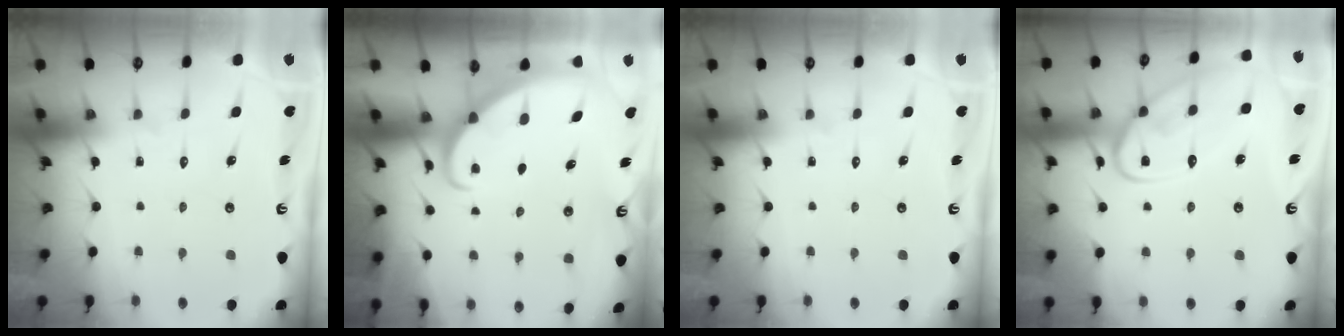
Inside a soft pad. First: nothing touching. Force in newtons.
{"total": 2.0, "press": 2.0, "slide": 0.3}
{"total": 0.0}
{"total": 13.2, "press": 13.2, "slide": 1.2}